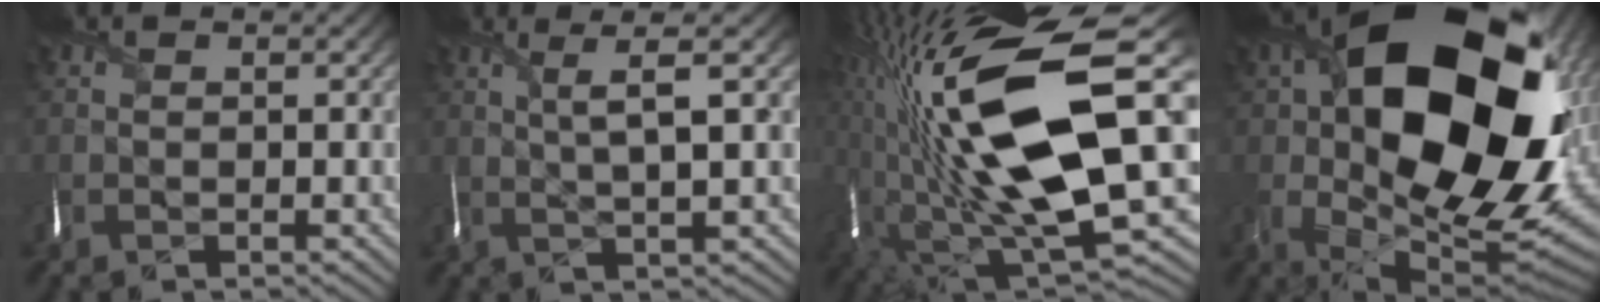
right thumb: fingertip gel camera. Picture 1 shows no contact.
{"total": 5.3, "force": [1.9, 0.5, 4.9], "torque": [-0.095, 0.009, 0.036]}
{"total": 21.2, "force": [3.1, 8.2, 19.3], "torque": [-0.375, -0.059, 0.072]}
{"total": 22.8, "force": [4.9, 14.8, 16.7], "torque": [-0.313, -0.018, 0.116]}